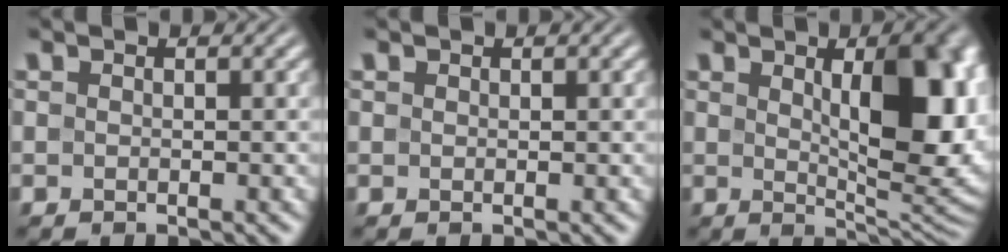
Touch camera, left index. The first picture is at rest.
{"total": 0.0}
{"total": 11.0, "force": [2.0, 4.6, 9.8], "torque": [-0.122, -0.002, 0.040]}